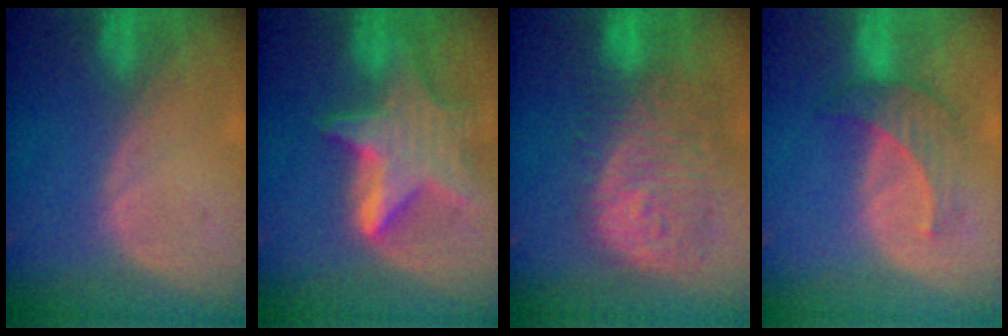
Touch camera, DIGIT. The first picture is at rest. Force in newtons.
{"total": 9.0, "press": 9.0, "slide": 0.7}
{"total": 12.4, "press": 10.8, "slide": 6.0}
{"total": 4.8, "press": 4.8, "slide": 0.5}